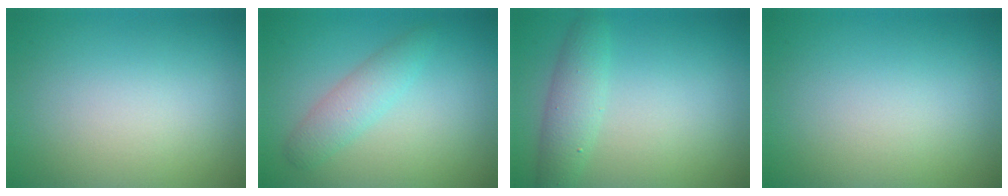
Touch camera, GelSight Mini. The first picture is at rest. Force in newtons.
{"total": 2.4, "press": 2.4, "slide": 0.1}
{"total": 2.7, "press": 2.7, "slide": 0.1}
{"total": 0.0}